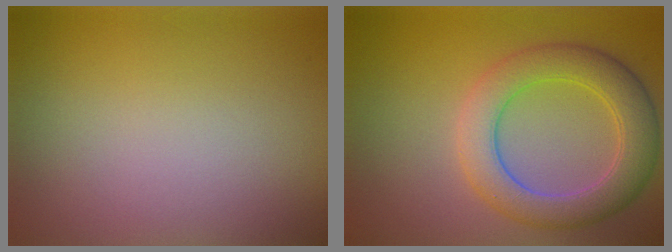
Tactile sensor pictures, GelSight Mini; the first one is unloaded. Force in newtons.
{"total": 5.7, "press": 5.7, "slide": 0.2}